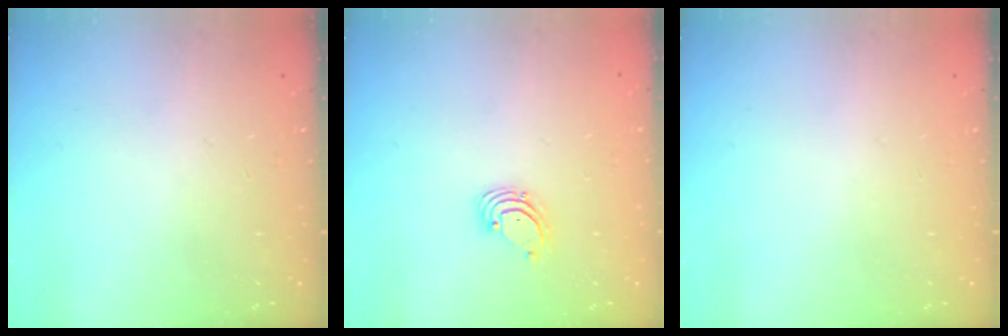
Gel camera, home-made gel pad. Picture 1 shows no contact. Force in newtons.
{"total": 1.6, "press": 1.6, "slide": 0.1}
{"total": 0.0}